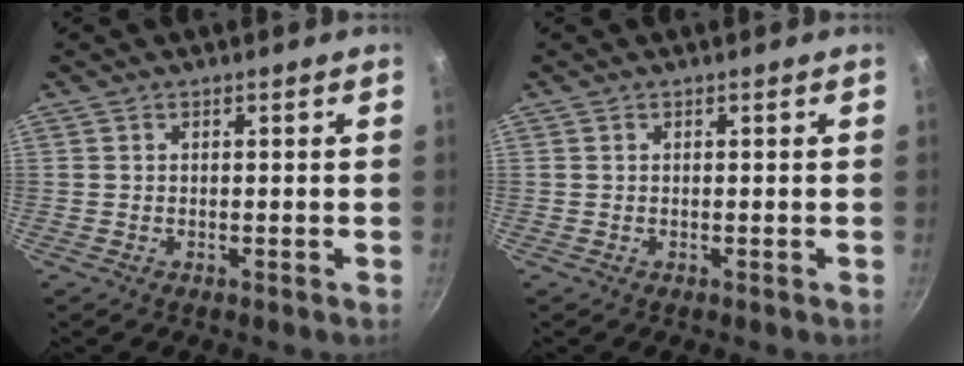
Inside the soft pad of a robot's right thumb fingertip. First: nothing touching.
{"total": 0.0}